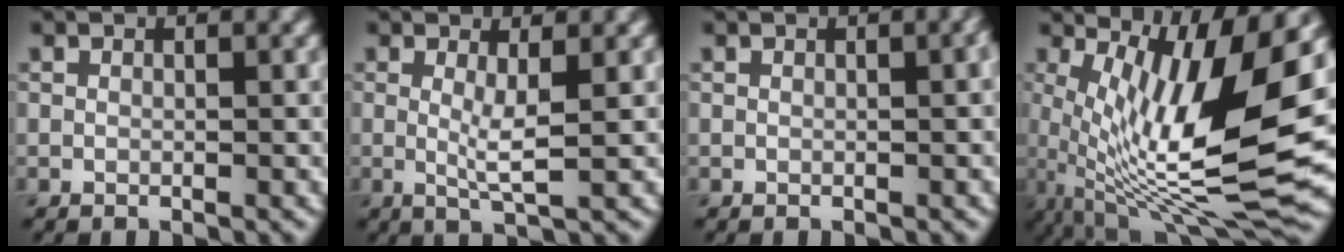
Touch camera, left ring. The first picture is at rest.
{"total": 2.4, "force": [0.1, 0.3, 2.4], "torque": [-0.050, -0.013, 0.006]}
{"total": 1.3, "force": [0.2, 0.4, 1.2], "torque": [-0.011, 0.008, -0.003]}
{"total": 13.9, "force": [1.6, 3.8, 13.3], "torque": [-0.235, -0.013, 0.038]}